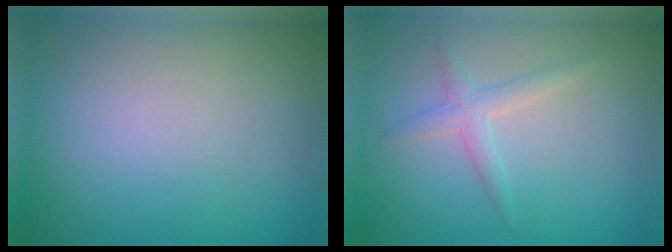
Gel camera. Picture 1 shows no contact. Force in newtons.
{"total": 1.8, "press": 1.8, "slide": 0.1}